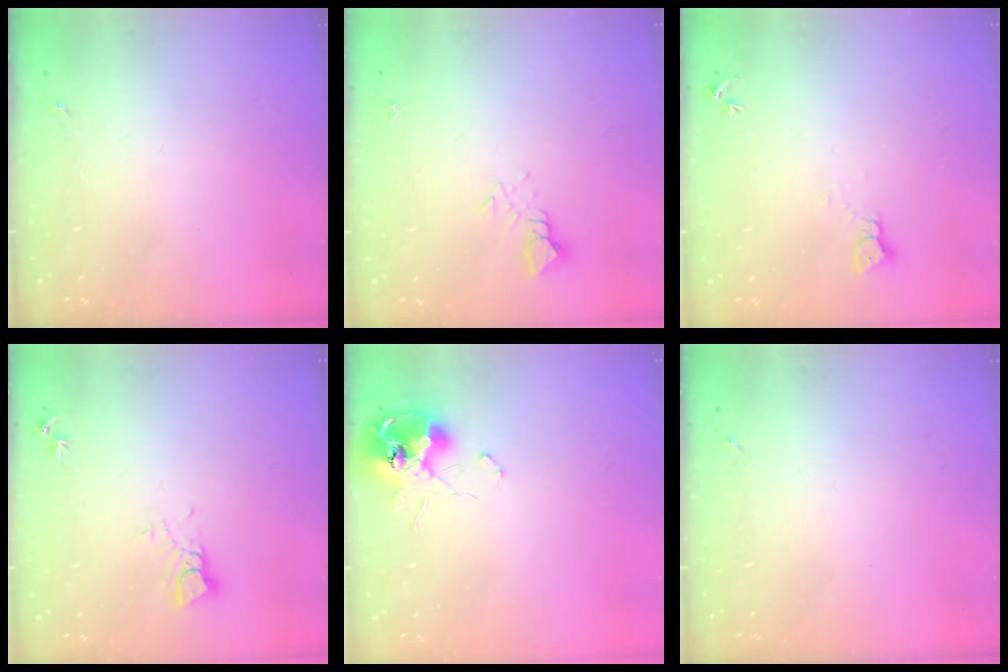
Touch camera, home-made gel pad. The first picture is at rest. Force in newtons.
{"total": 3.9, "press": 3.9, "slide": 0.3}
{"total": 2.3, "press": 2.3, "slide": 0.3}
{"total": 3.6, "press": 3.6, "slide": 0.3}
{"total": 11.6, "press": 11.6, "slide": 1.1}
{"total": 0.0}